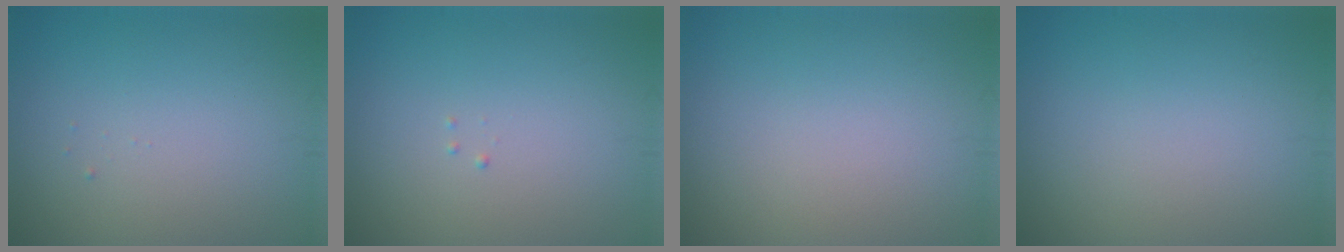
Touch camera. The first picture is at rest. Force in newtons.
{"total": 0.0}
{"total": 0.0}
{"total": 0.0}